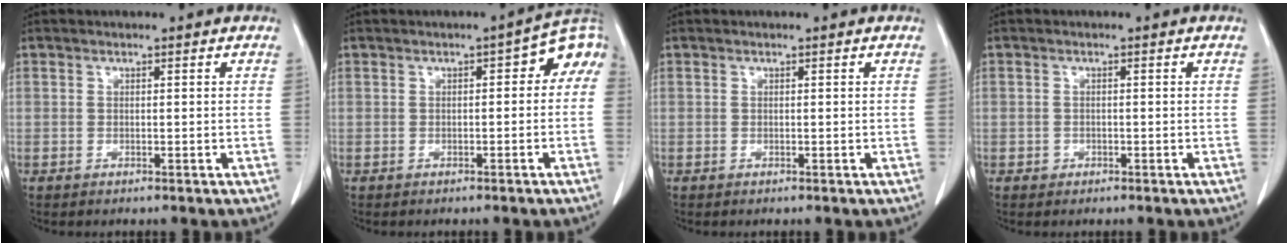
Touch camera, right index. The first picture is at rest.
{"total": 5.8, "force": [0.1, 2.5, 5.2], "torque": [-0.061, 0.025, -0.005]}
{"total": 0.0}
{"total": 1.0, "force": [-0.4, 0.9, 0.1], "torque": [-0.001, 0.005, -0.008]}